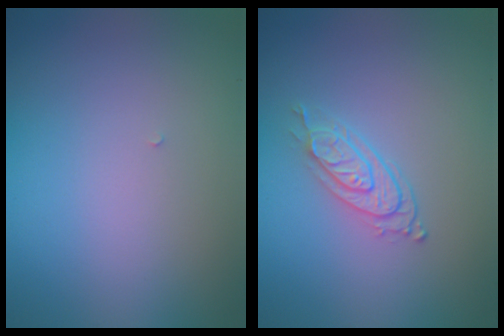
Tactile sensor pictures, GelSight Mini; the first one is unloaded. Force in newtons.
{"total": 2.7, "press": 2.1, "slide": 1.7}